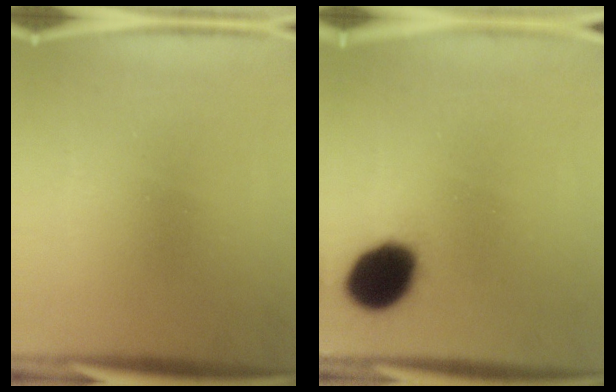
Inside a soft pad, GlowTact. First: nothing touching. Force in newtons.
{"total": 13.7}